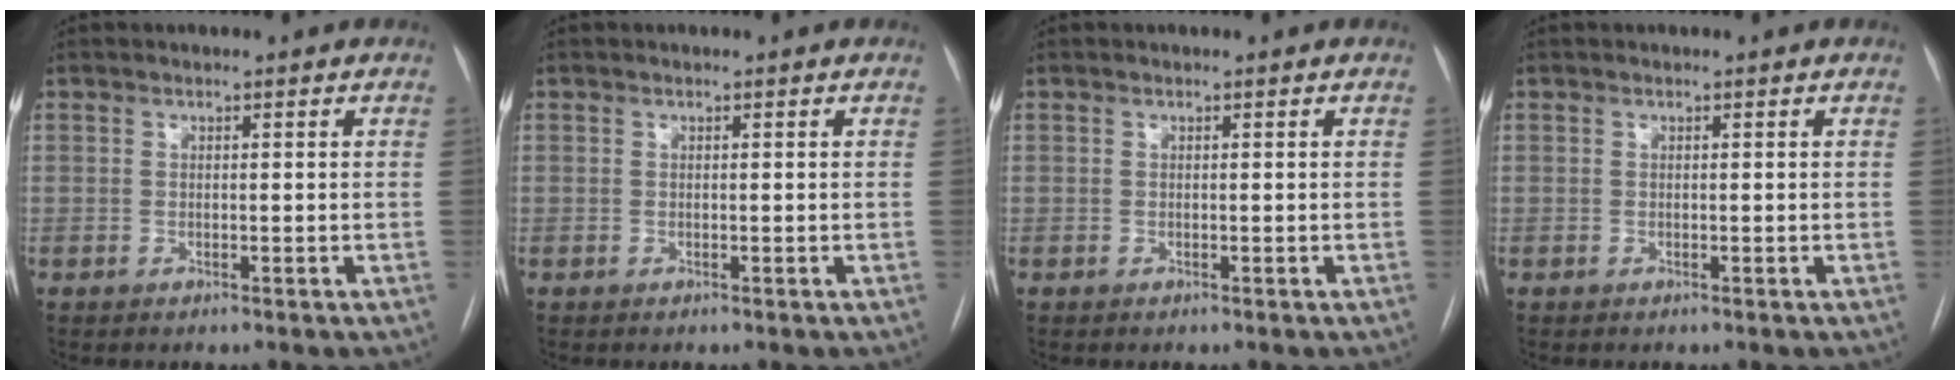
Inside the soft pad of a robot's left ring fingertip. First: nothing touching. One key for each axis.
{"total": 0.0}
{"total": 0.0}
{"total": 0.0}